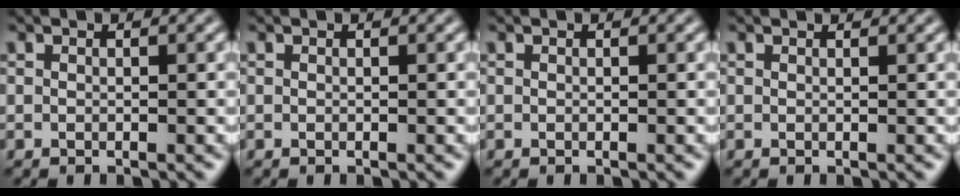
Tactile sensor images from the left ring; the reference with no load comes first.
{"total": 0.0}
{"total": 0.0}
{"total": 0.8, "force": [0.8, 0.0, 0.1], "torque": [-0.007, -0.003, 0.007]}